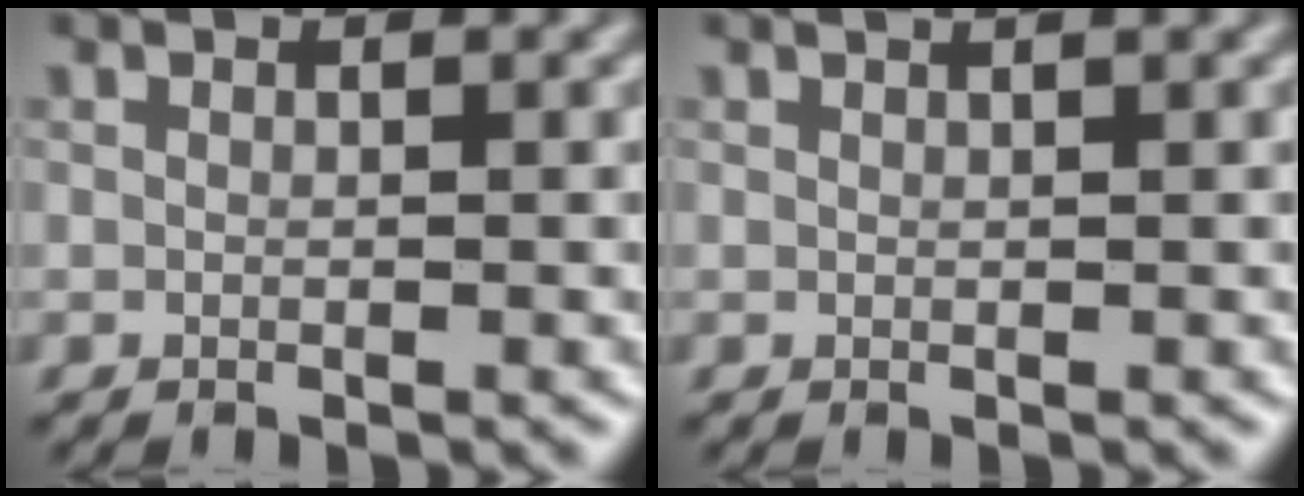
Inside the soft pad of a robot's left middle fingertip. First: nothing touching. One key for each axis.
{"total": 1.0, "fx": 0.8, "fy": 0.2, "fz": 0.6, "tx": -0.006, "ty": -0.004, "tz": 0.006}